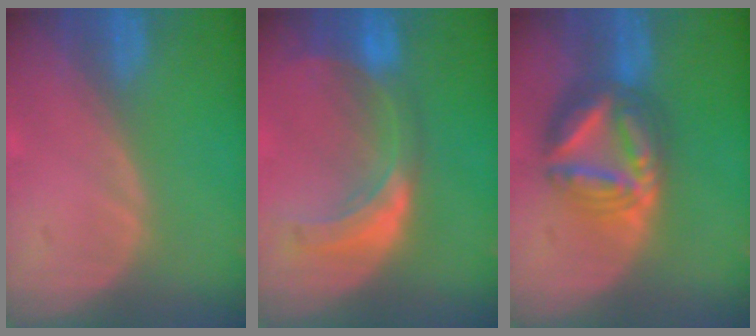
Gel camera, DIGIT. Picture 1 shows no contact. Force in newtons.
{"total": 8.2, "press": 7.2, "slide": 3.8}
{"total": 8.9, "press": 8.8, "slide": 0.9}